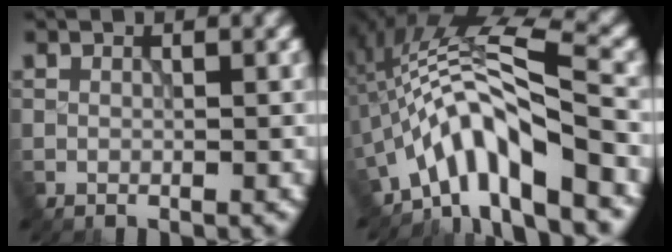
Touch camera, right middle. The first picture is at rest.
{"total": 7.6, "force": [-4.0, 1.6, 6.3], "torque": [-0.104, 0.022, -0.077]}